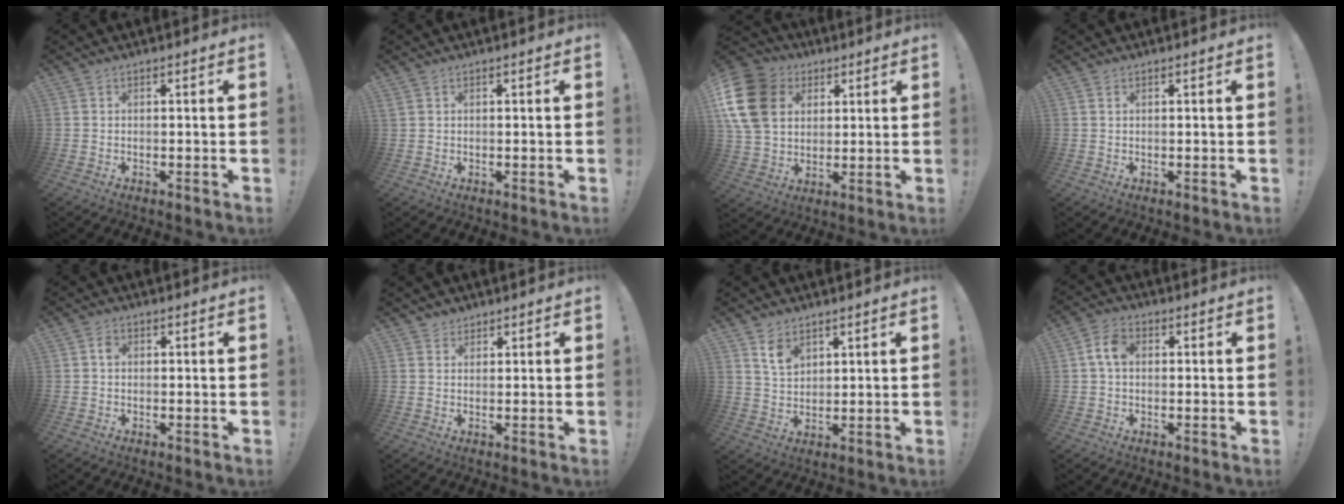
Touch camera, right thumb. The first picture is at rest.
{"total": 0.6, "force": [0.3, 0.5, 0.3], "torque": [-0.011, 0.005, 0.008]}
{"total": 18.0, "force": [5.3, 13.8, 10.2], "torque": [-0.187, -0.013, 0.102]}
{"total": 0.7, "force": [0.5, 0.3, 0.4], "torque": [-0.014, 0.004, 0.010]}
{"total": 1.3, "force": [0.1, 0.9, 0.9], "torque": [-0.006, 0.000, -0.001]}
{"total": 2.3, "force": [1.8, 1.4, 0.1], "torque": [0.001, -0.009, 0.033]}
{"total": 6.5, "force": [4.3, 3.8, 3.0], "torque": [-0.048, -0.021, 0.079]}
{"total": 6.2, "force": [0.8, 3.9, 4.8], "torque": [-0.092, 0.011, 0.016]}